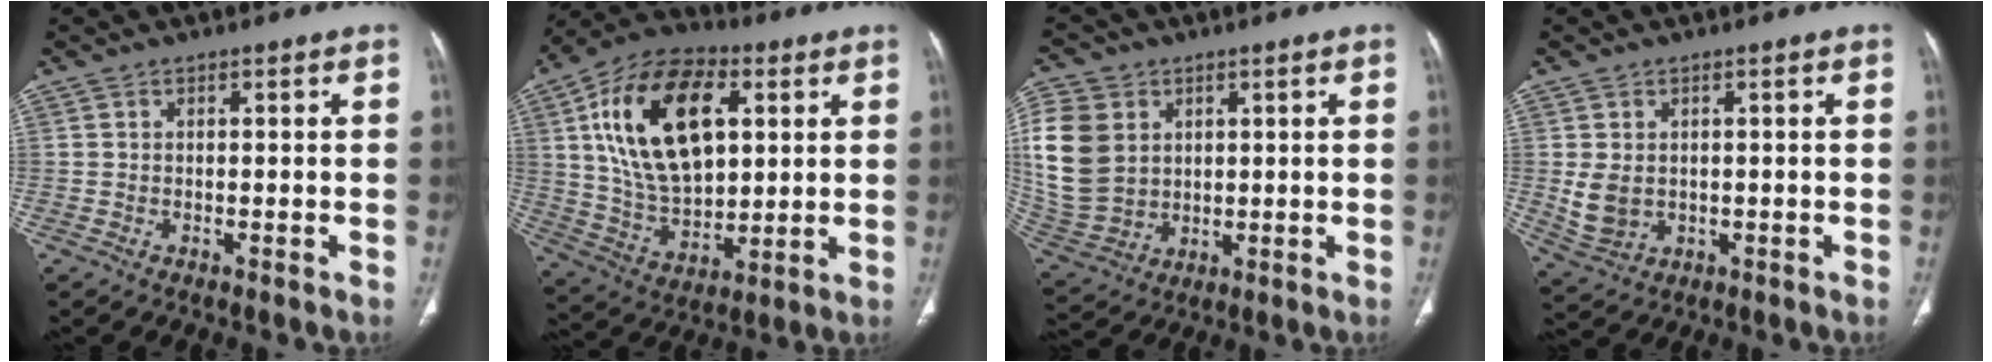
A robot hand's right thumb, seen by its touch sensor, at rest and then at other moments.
{"total": 23.6, "force": [6.5, 13.5, 18.2], "torque": [-0.297, -0.010, 0.115]}
{"total": 16.0, "force": [3.4, 12.7, 9.1], "torque": [-0.194, -0.004, 0.080]}
{"total": 5.4, "force": [0.3, 4.1, 3.4], "torque": [-0.060, -0.007, 0.021]}